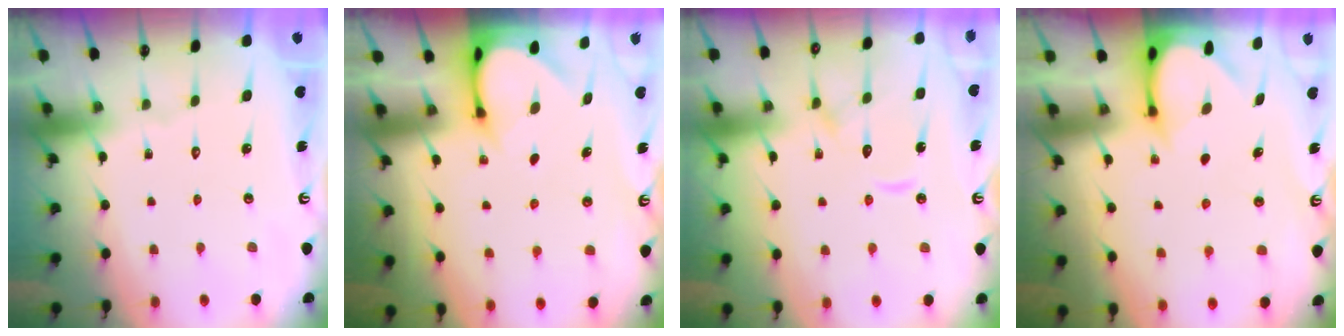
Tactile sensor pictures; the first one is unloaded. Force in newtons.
{"total": 3.5, "press": 3.5, "slide": 0.2}
{"total": 11.4, "press": 11.4, "slide": 1.1}
{"total": 3.3, "press": 3.2, "slide": 0.3}